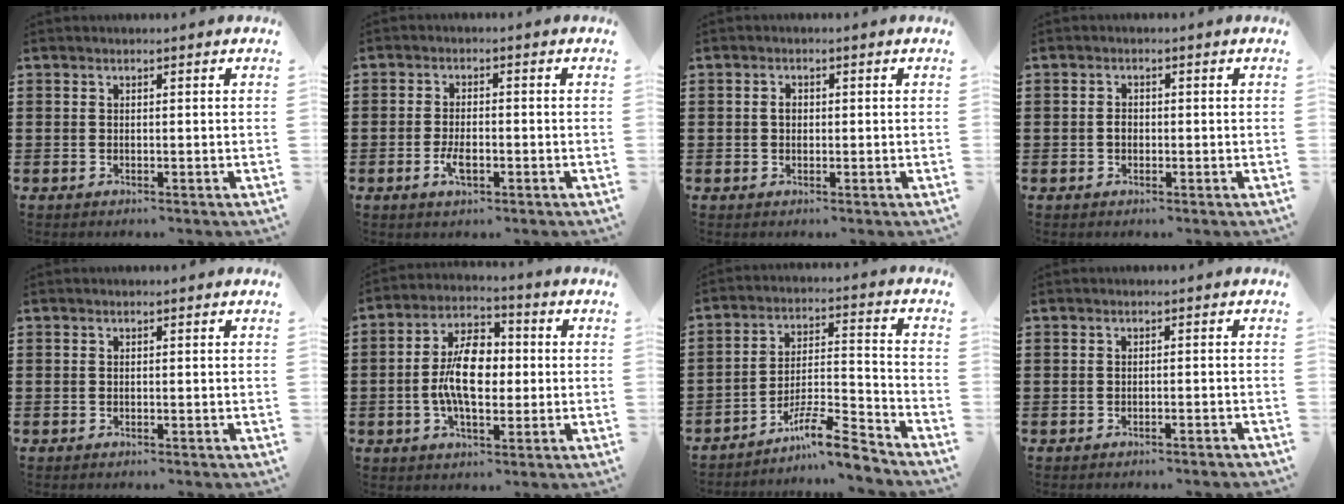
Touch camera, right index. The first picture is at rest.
{"total": 3.5, "force": [-1.3, 1.3, 3.0], "torque": [-0.068, -0.005, -0.027]}
{"total": 1.3, "force": [0.1, 0.9, 0.9], "torque": [-0.020, 0.007, 0.001]}
{"total": 1.3, "force": [-0.2, 0.9, 0.9], "torque": [-0.019, 0.004, -0.005]}
{"total": 0.0}
{"total": 9.2, "force": [-0.6, 4.8, 7.8], "torque": [-0.156, 0.004, -0.016]}
{"total": 9.3, "force": [-7.8, 1.2, 4.9], "torque": [-0.075, 0.019, -0.147]}
{"total": 0.9, "force": [-0.9, -0.1, 0.4], "torque": [-0.007, 0.001, -0.017]}